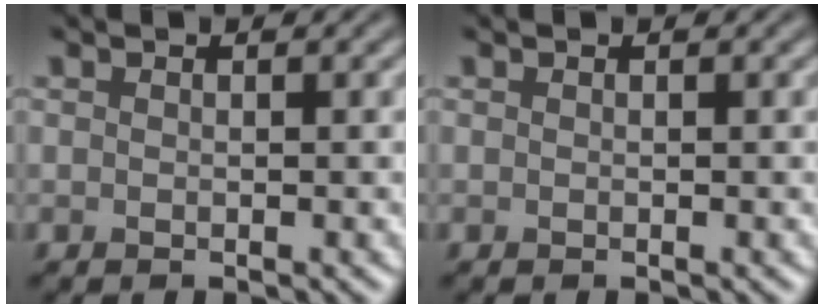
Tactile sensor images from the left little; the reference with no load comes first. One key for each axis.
{"total": 0.0}